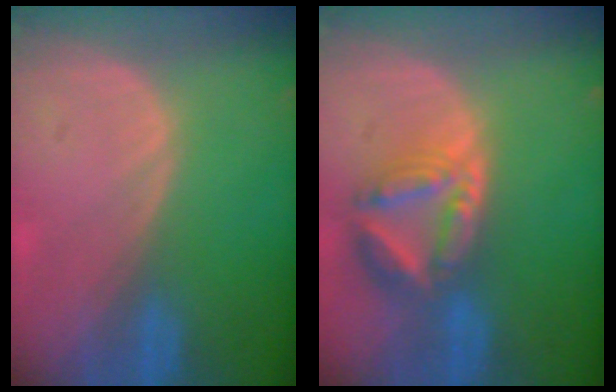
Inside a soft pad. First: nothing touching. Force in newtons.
{"total": 8.1, "press": 7.0, "slide": 4.0}